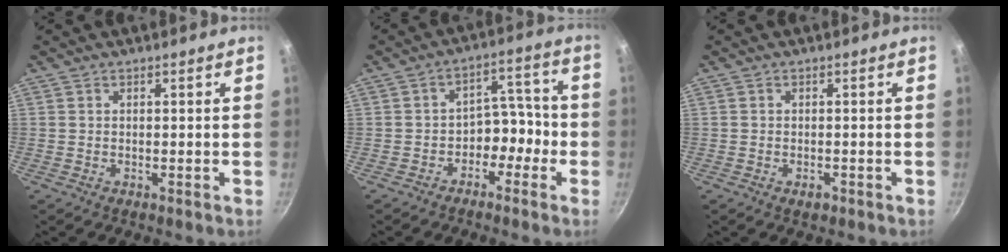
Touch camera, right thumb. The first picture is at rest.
{"total": 7.1, "force": [-3.2, 5.0, 3.8], "torque": [-0.005, 0.061, -0.050]}
{"total": 1.5, "force": [-0.9, 0.9, 0.9], "torque": [-0.011, 0.006, -0.014]}